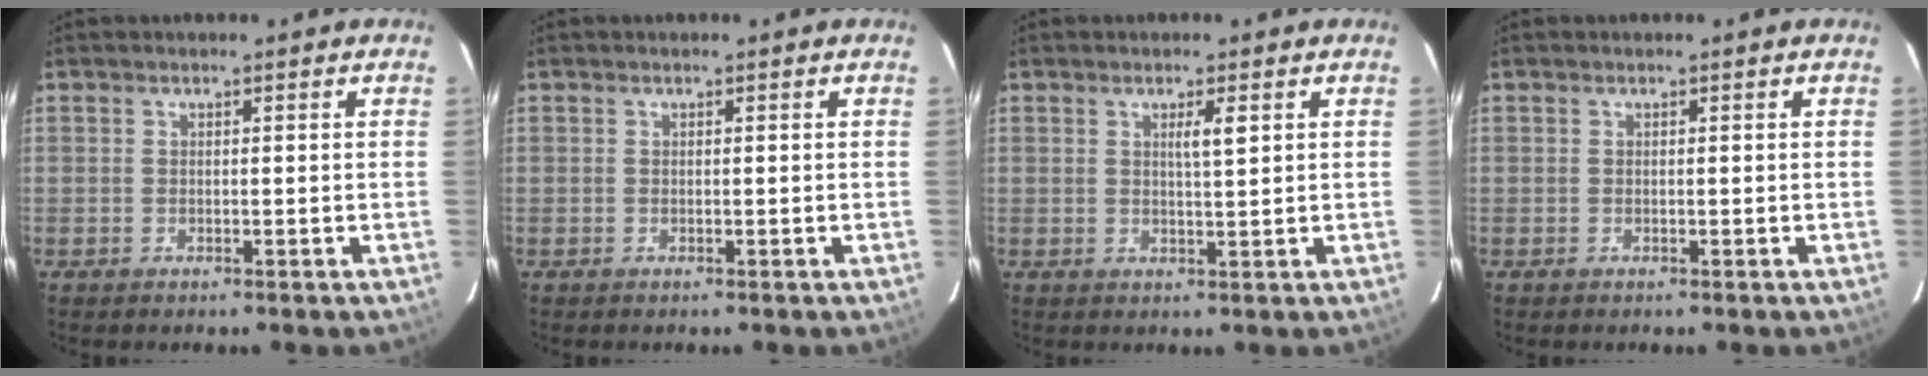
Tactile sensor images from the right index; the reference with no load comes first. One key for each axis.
{"total": 0.0}
{"total": 2.4, "fx": 1.0, "fy": 0.0, "fz": 2.2, "tx": -0.041, "ty": 0.000, "tz": 0.016}
{"total": 0.0}